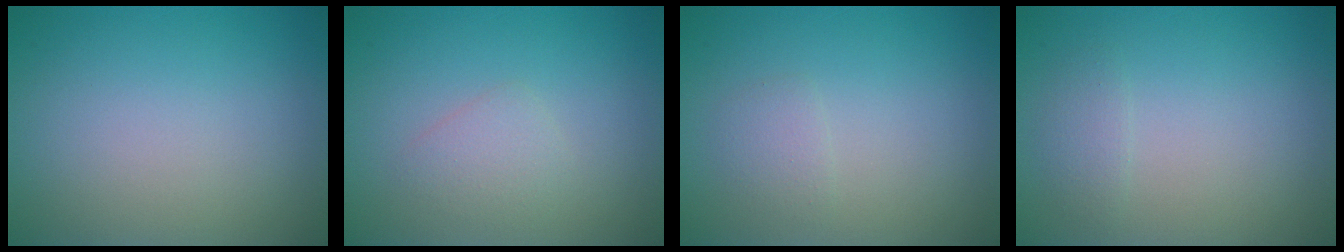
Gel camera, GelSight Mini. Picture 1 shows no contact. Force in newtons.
{"total": 1.7, "press": 1.7, "slide": 0.1}
{"total": 1.2, "press": 1.2, "slide": 0.1}
{"total": 1.1, "press": 1.1, "slide": 0.0}